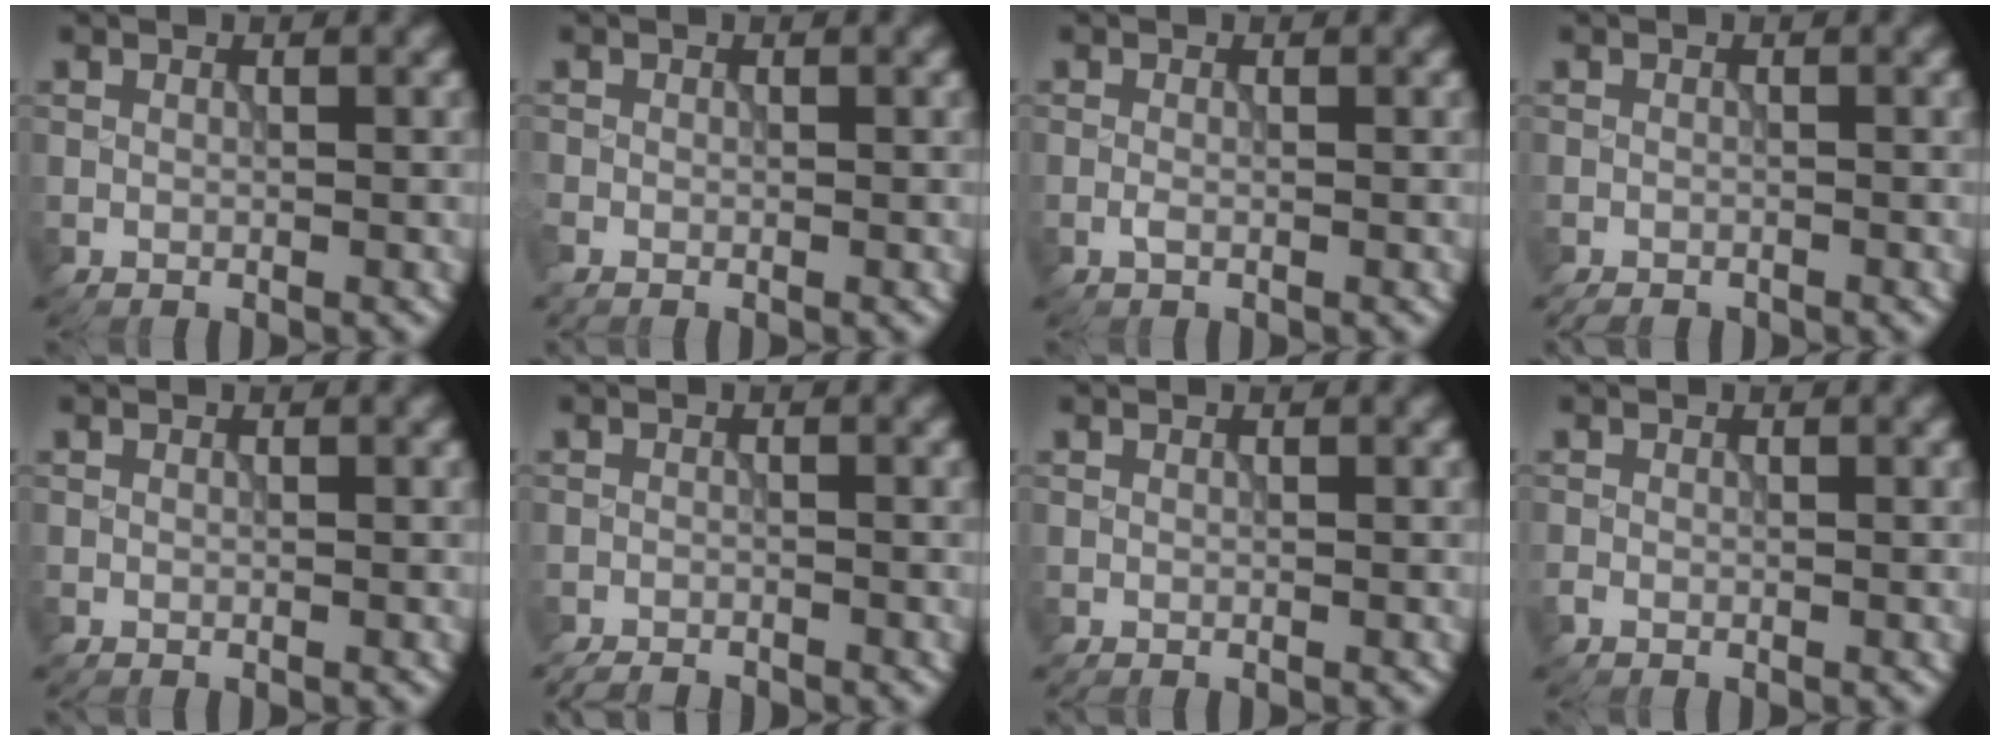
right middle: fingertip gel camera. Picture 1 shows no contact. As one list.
[{"total": 0.8, "force": [-0.7, 0.3, 0.2], "torque": [-0.006, -0.004, -0.016]}, {"total": 0.7, "force": [-0.3, 0.2, 0.5], "torque": [-0.015, -0.002, -0.008]}, {"total": 1.3, "force": [-1.2, 0.4, 0.2], "torque": [0.000, -0.005, -0.021]}, {"total": 0.0}, {"total": 2.2, "force": [-2.2, 0.3, 0.5], "torque": [-0.006, -0.006, -0.040]}, {"total": 0.0}, {"total": 0.5, "force": [-0.4, 0.3, 0.2], "torque": [-0.004, -0.003, -0.009]}]